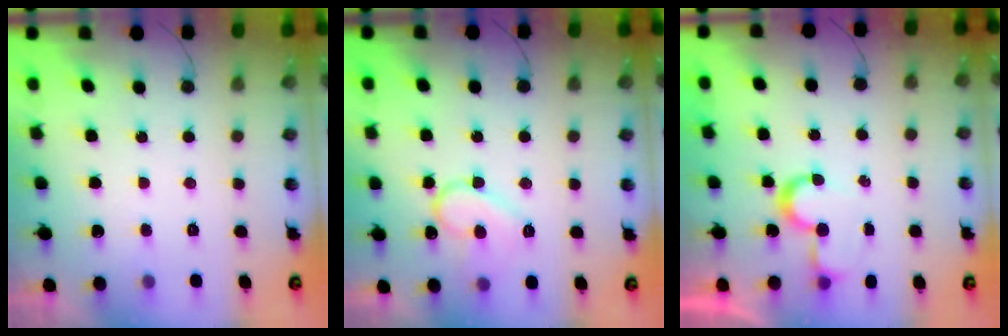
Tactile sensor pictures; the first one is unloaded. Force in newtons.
{"total": 11.4, "press": 11.4, "slide": 0.6}
{"total": 6.8, "press": 6.8, "slide": 0.7}